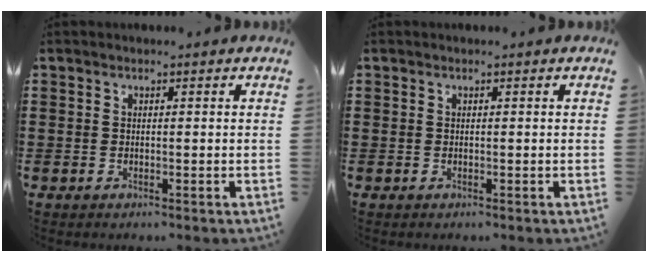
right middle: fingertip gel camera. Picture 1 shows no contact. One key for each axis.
{"total": 0.0}